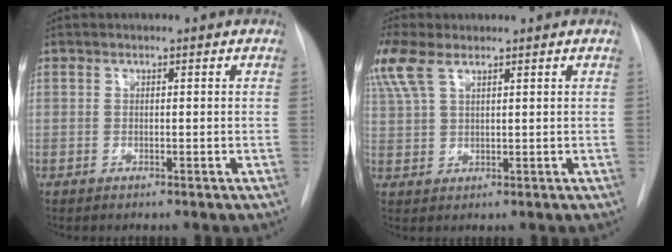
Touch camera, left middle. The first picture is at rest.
{"total": 7.8, "force": [5.1, 3.1, 5.0], "torque": [-0.136, 0.021, 0.110]}